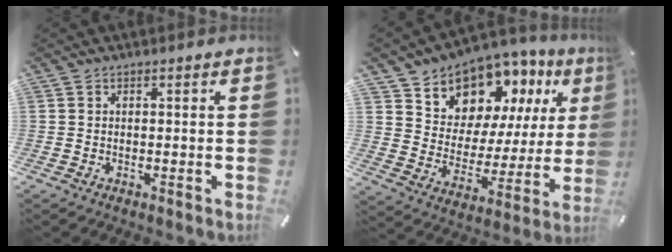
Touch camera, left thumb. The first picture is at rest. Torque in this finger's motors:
{"motor_torque": [2.07, 2.06, 1.54, -1.23, 0.13]}